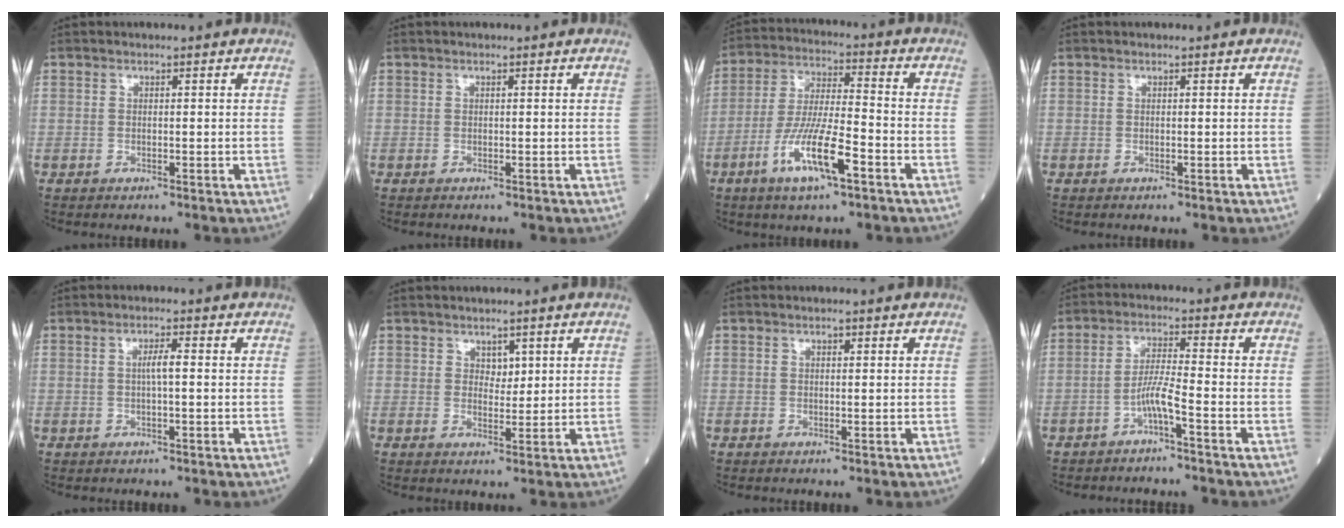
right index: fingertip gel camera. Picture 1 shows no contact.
{"total": 0.0}
{"total": 11.2, "force": [-5.2, 1.6, 9.8], "torque": [-0.193, -0.010, -0.097]}
{"total": 0.0}
{"total": 2.1, "force": [0.1, 0.1, 2.1], "torque": [-0.039, 0.003, -0.001]}
{"total": 2.1, "force": [1.1, 1.3, 1.2], "torque": [-0.012, -0.003, 0.019]}
{"total": 0.6, "force": [0.3, 0.2, 0.4], "torque": [-0.008, -0.001, 0.004]}
{"total": 3.8, "force": [-2.2, -0.2, 3.0], "torque": [-0.060, 0.007, -0.046]}